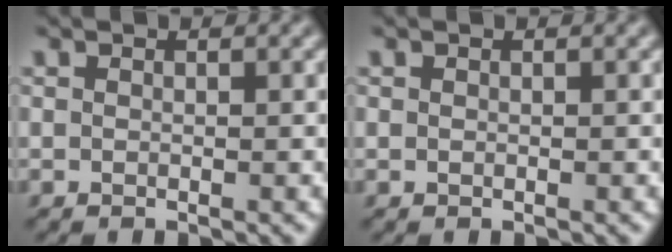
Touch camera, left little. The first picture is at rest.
{"total": 0.0}